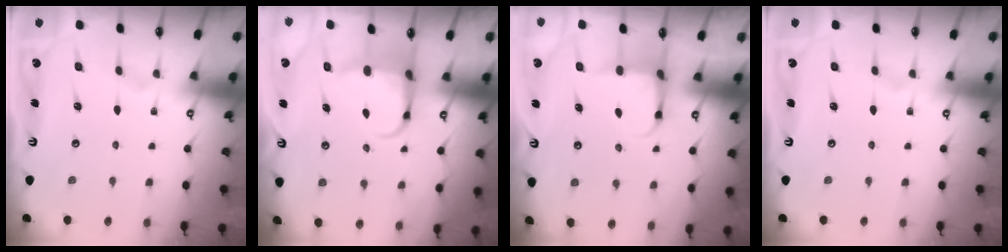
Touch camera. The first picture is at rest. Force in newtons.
{"total": 5.7, "press": 5.5, "slide": 1.3}
{"total": 4.0, "press": 3.8, "slide": 1.1}
{"total": 0.0}